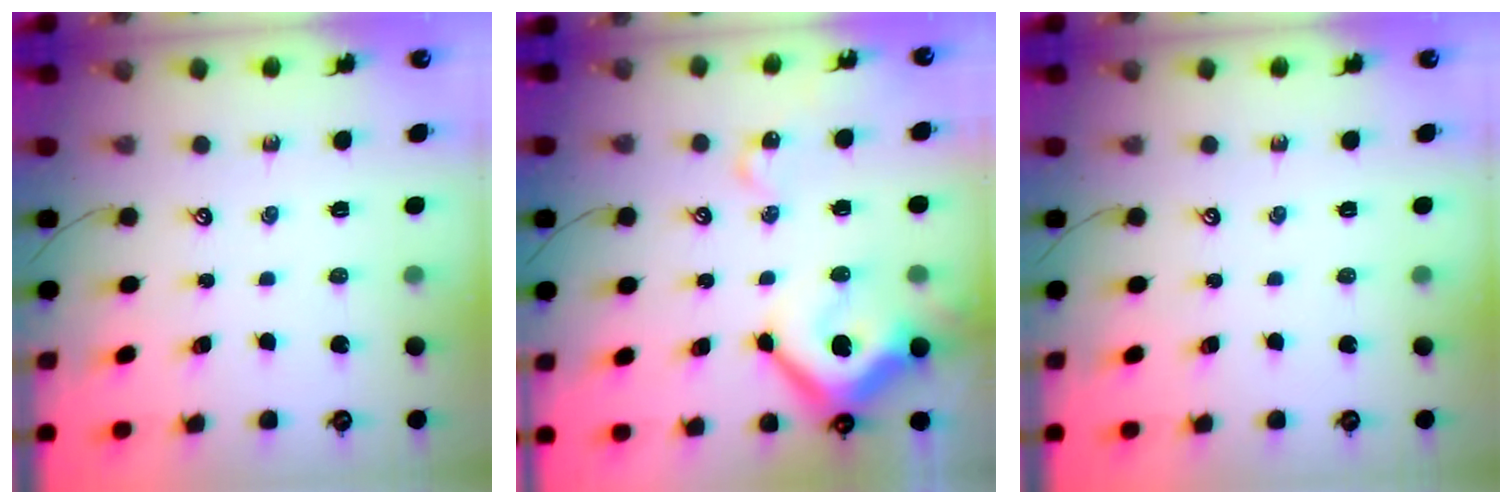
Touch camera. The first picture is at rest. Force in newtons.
{"total": 16.4, "press": 16.3, "slide": 2.1}
{"total": 0.0}